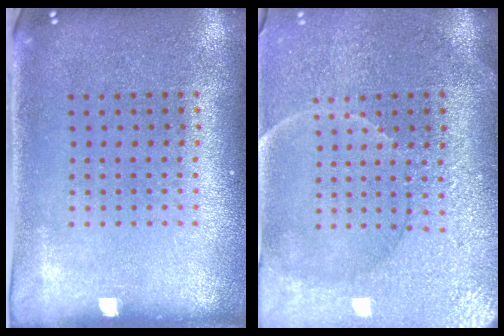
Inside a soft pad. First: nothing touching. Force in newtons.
{"total": 3.8, "press": 3.6, "slide": 1.3}